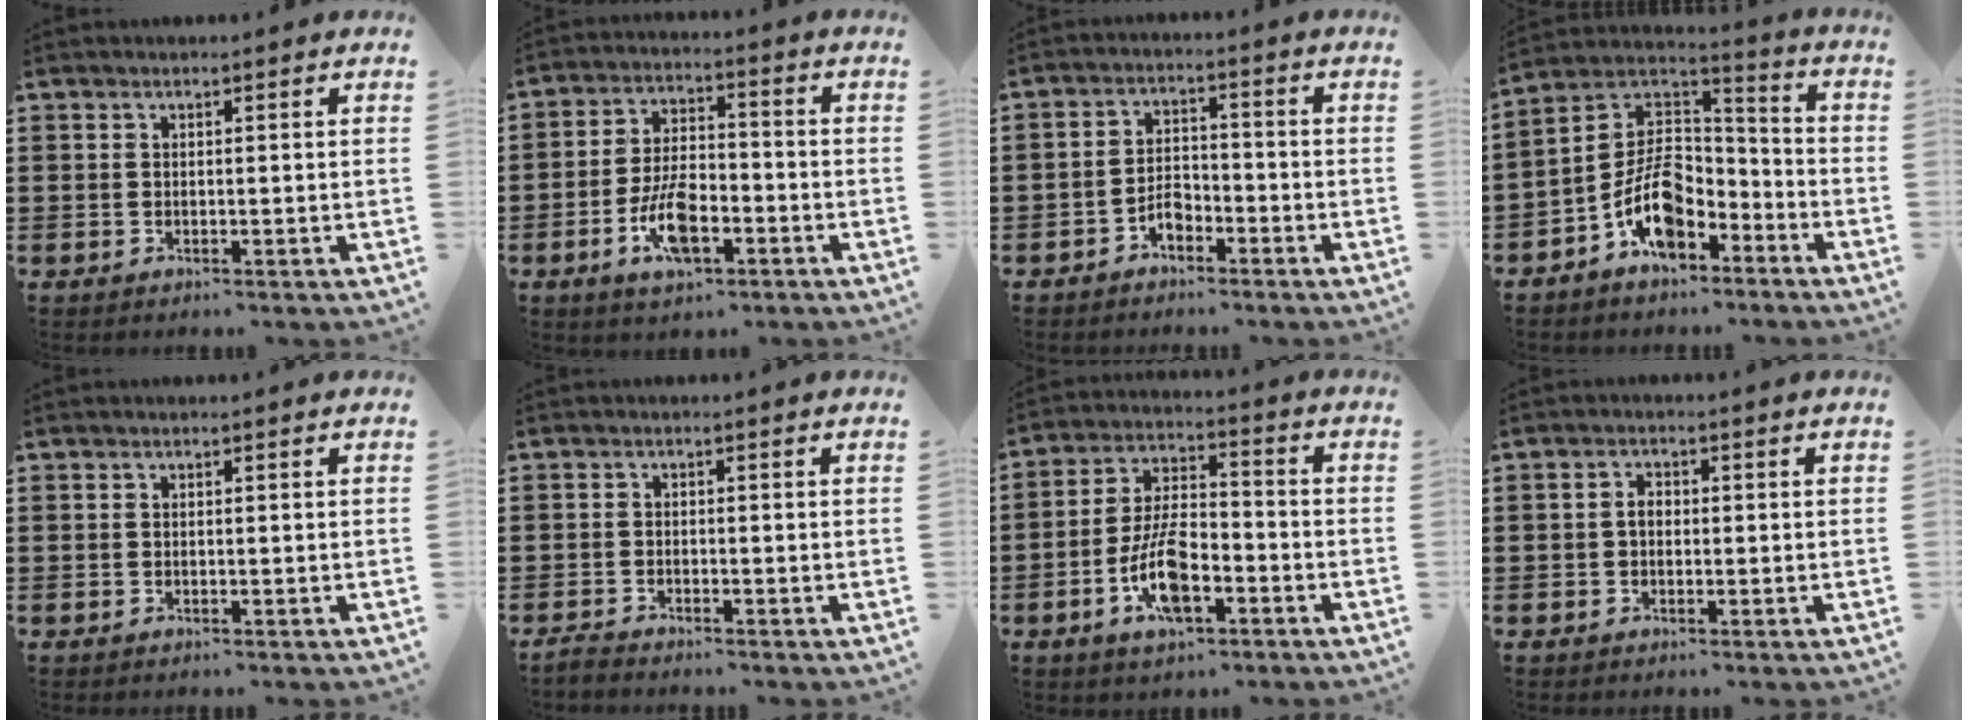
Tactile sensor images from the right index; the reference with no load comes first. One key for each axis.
{"total": 8.7, "fx": -3.5, "fy": 4.0, "fz": 6.9, "tx": -0.152, "ty": 0.000, "tz": -0.066}
{"total": 3.6, "fx": -2.4, "fy": 2.0, "fz": 1.8, "tx": -0.035, "ty": 0.008, "tz": -0.048}
{"total": 9.9, "fx": -5.1, "fy": 5.6, "fz": 6.4, "tx": -0.152, "ty": 0.004, "tz": -0.103}
{"total": 0.0}
{"total": 1.3, "fx": -1.3, "fy": 0.0, "fz": 0.1, "tx": -0.005, "ty": 0.000, "tz": -0.025}
{"total": 9.7, "fx": -3.8, "fy": 4.3, "fz": 7.8, "tx": -0.165, "ty": 0.002, "tz": -0.070}
{"total": 1.9, "fx": -0.2, "fy": 1.2, "fz": 1.4, "tx": -0.028, "ty": 0.004, "tz": -0.005}